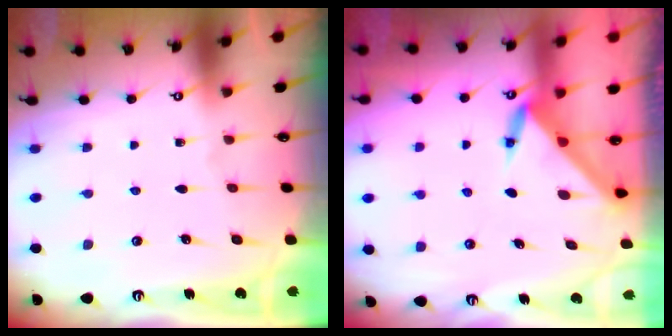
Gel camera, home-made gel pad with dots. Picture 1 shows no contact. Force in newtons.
{"total": 3.2, "press": 3.2, "slide": 0.2}